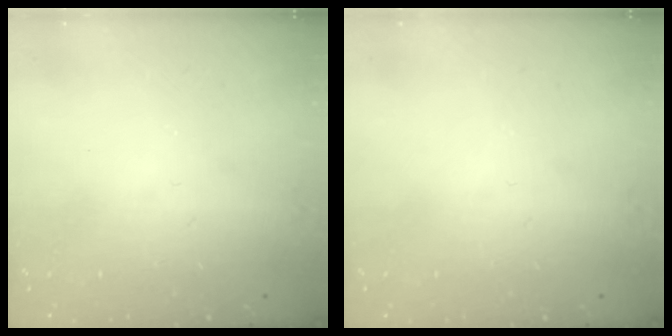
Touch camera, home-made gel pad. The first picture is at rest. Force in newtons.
{"total": 0.0}